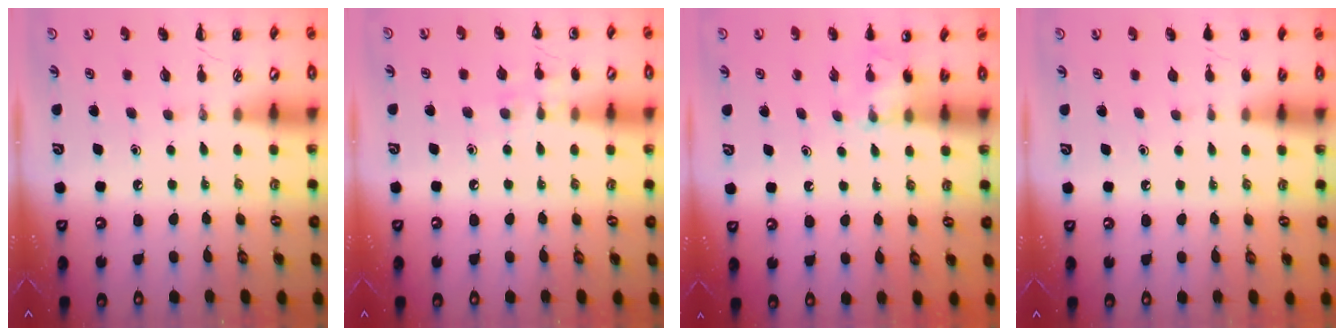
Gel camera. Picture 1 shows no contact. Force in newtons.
{"total": 6.6, "press": 6.3, "slide": 2.0}
{"total": 4.7, "press": 4.5, "slide": 1.4}
{"total": 1.1, "press": 1.0, "slide": 0.2}